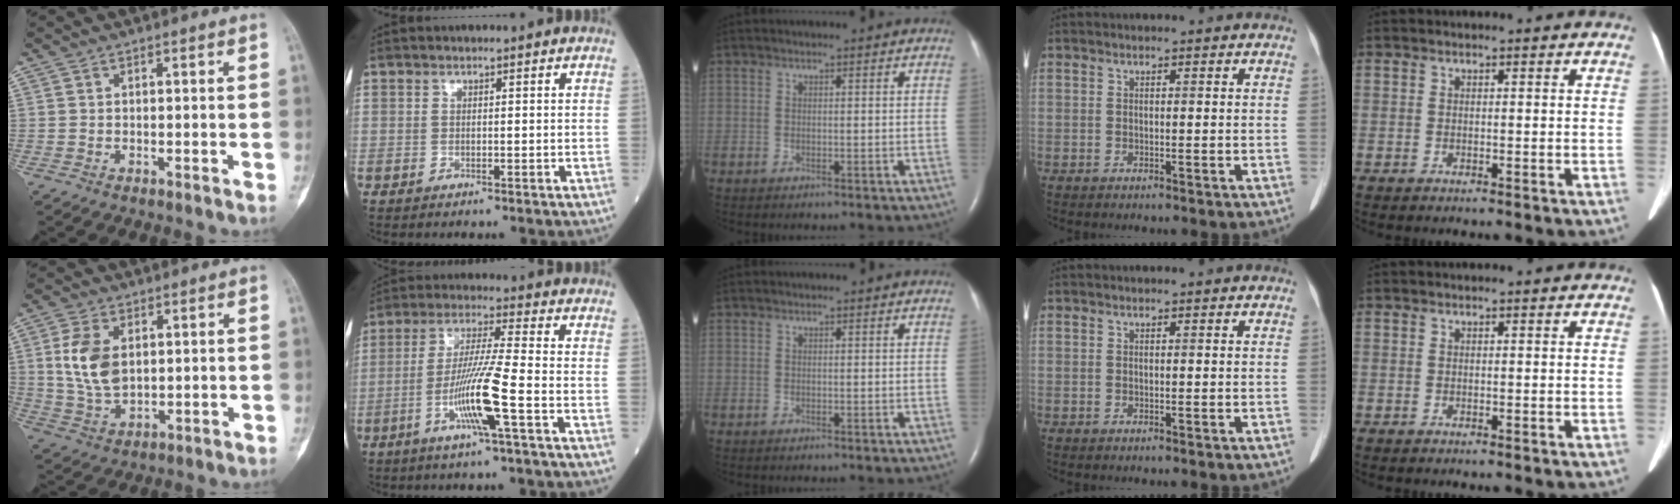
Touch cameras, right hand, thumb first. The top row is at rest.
{"thumb": {"total": 9.7, "force": [2.0, 5.9, 7.5], "torque": [-0.144, -0.009, 0.047]}, "index": {"total": 10.5, "force": [-3.8, -0.9, 9.8], "torque": [-0.193, -0.010, -0.076]}}